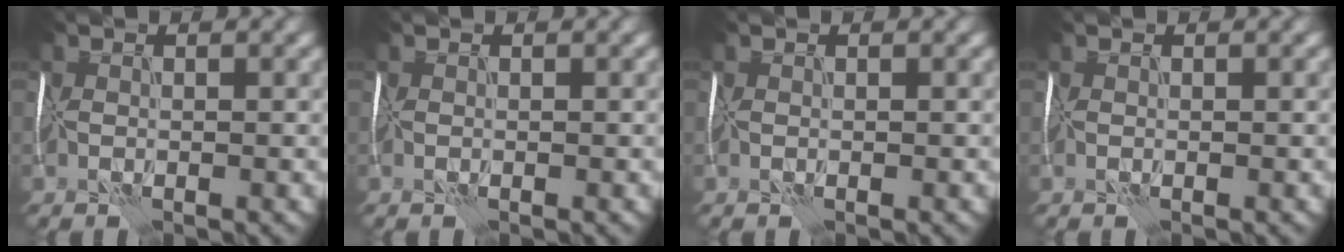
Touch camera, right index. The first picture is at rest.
{"total": 0.0}
{"total": 0.0}
{"total": 0.0}